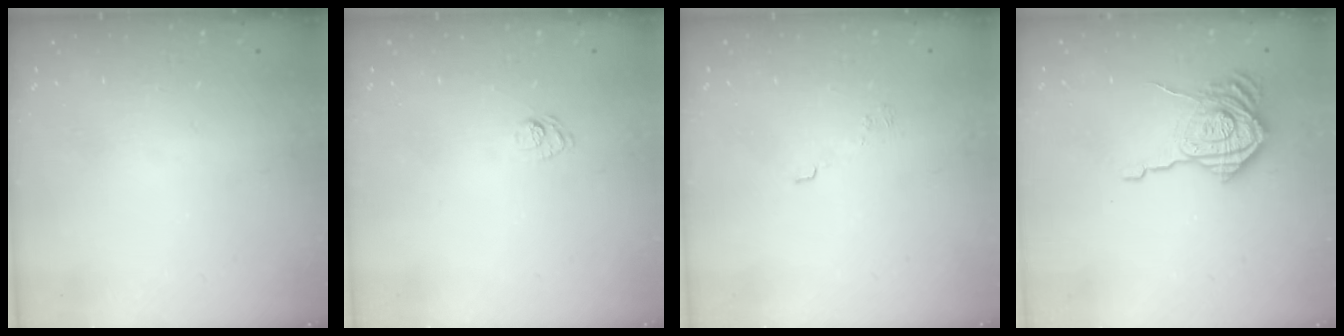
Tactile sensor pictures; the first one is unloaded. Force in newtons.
{"total": 6.6, "press": 6.5, "slide": 1.4}
{"total": 6.5, "press": 6.4, "slide": 1.1}
{"total": 16.7, "press": 16.6, "slide": 1.2}